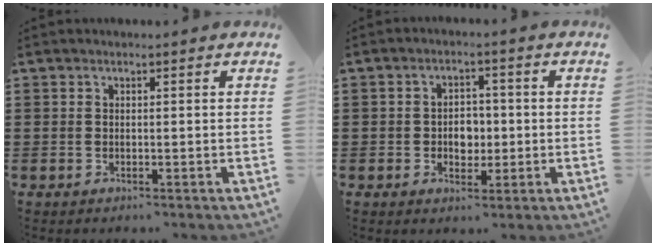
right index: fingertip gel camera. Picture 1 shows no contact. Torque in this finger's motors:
{"motor_torque": [2.14, 0.00, 0.13, 0.02]}